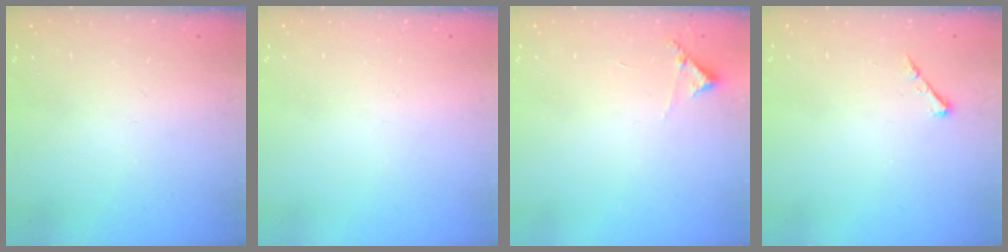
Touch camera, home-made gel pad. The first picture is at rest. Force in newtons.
{"total": 0.0}
{"total": 4.3, "press": 4.3, "slide": 0.2}
{"total": 3.7, "press": 3.6, "slide": 0.5}